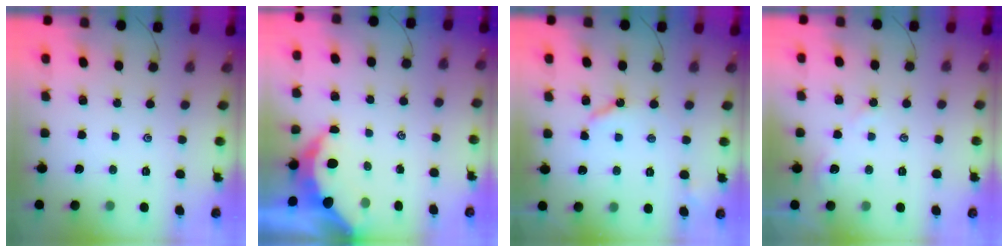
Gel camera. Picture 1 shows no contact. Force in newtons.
{"total": 5.8, "press": 5.8, "slide": 0.9}
{"total": 5.3, "press": 5.3, "slide": 0.5}
{"total": 2.8, "press": 2.8, "slide": 0.4}